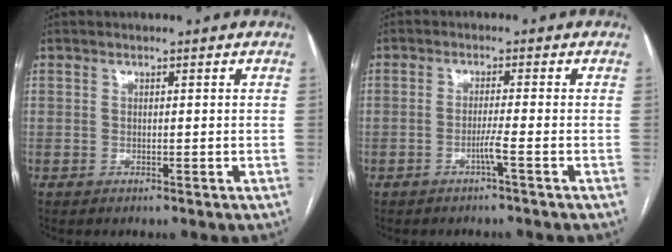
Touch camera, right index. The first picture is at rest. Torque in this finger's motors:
{"motor_torque": [0.76, -0.03, 0.39, 0.09]}